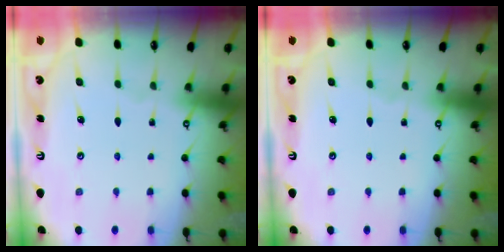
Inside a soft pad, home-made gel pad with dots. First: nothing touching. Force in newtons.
{"total": 0.0}